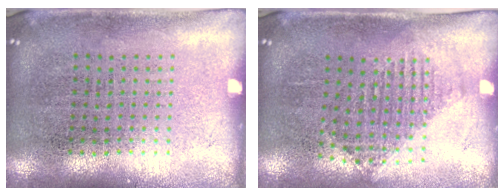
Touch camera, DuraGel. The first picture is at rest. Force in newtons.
{"total": 1.0, "press": 0.9, "slide": 0.4}